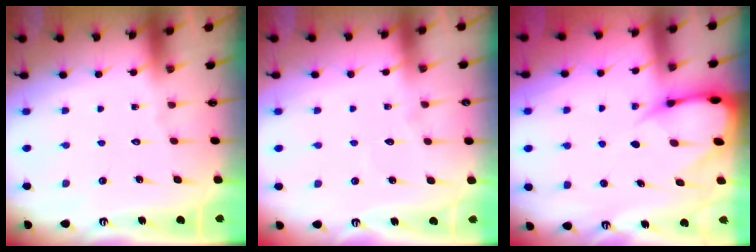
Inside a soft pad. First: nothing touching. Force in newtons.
{"total": 3.4, "press": 3.3, "slide": 0.4}
{"total": 6.6, "press": 6.6, "slide": 0.7}